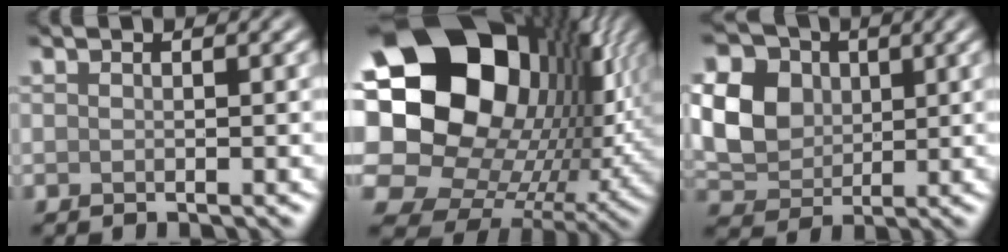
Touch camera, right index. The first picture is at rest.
{"total": 21.7, "force": [4.4, 16.1, 13.9], "torque": [-0.253, -0.013, 0.084]}
{"total": 7.6, "force": [1.3, 5.9, 4.5], "torque": [-0.115, 0.008, 0.021]}